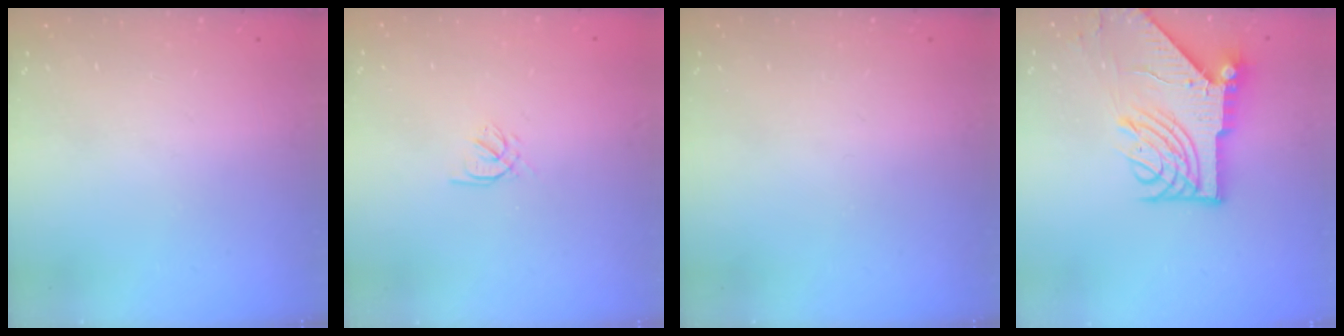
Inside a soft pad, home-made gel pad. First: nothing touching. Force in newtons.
{"total": 2.1, "press": 2.0, "slide": 0.5}
{"total": 0.0}
{"total": 14.3, "press": 14.2, "slide": 1.7}